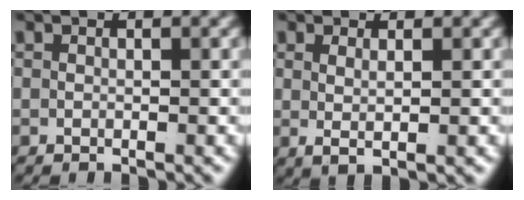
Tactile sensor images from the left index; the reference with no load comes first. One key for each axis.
{"total": 1.5, "fx": 0.5, "fy": -0.3, "fz": 1.4, "tx": -0.026, "ty": -0.013, "tz": 0.021}